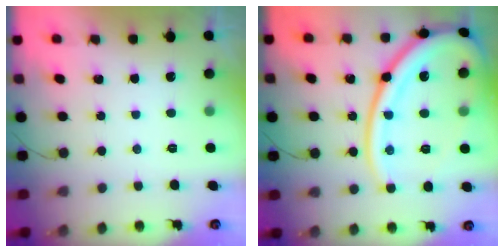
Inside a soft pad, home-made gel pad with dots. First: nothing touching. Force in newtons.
{"total": 25.7, "press": 25.5, "slide": 3.2}